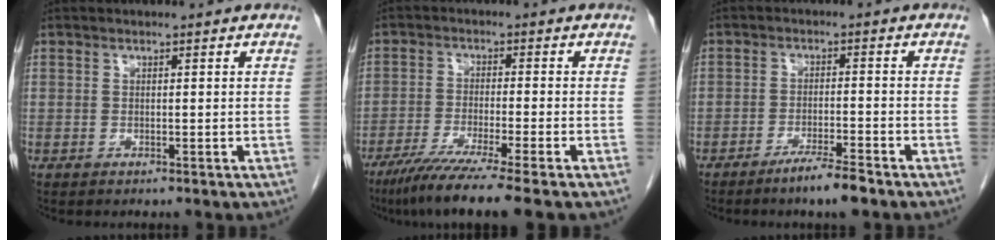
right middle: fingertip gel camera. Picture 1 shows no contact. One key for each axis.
{"total": 9.9, "fx": -7.4, "fy": -1.3, "fz": 6.4, "tx": -0.097, "ty": -0.031, "tz": -0.118}
{"total": 4.8, "fx": -3.6, "fy": 0.0, "fz": 3.2, "tx": -0.056, "ty": -0.008, "tz": -0.064}